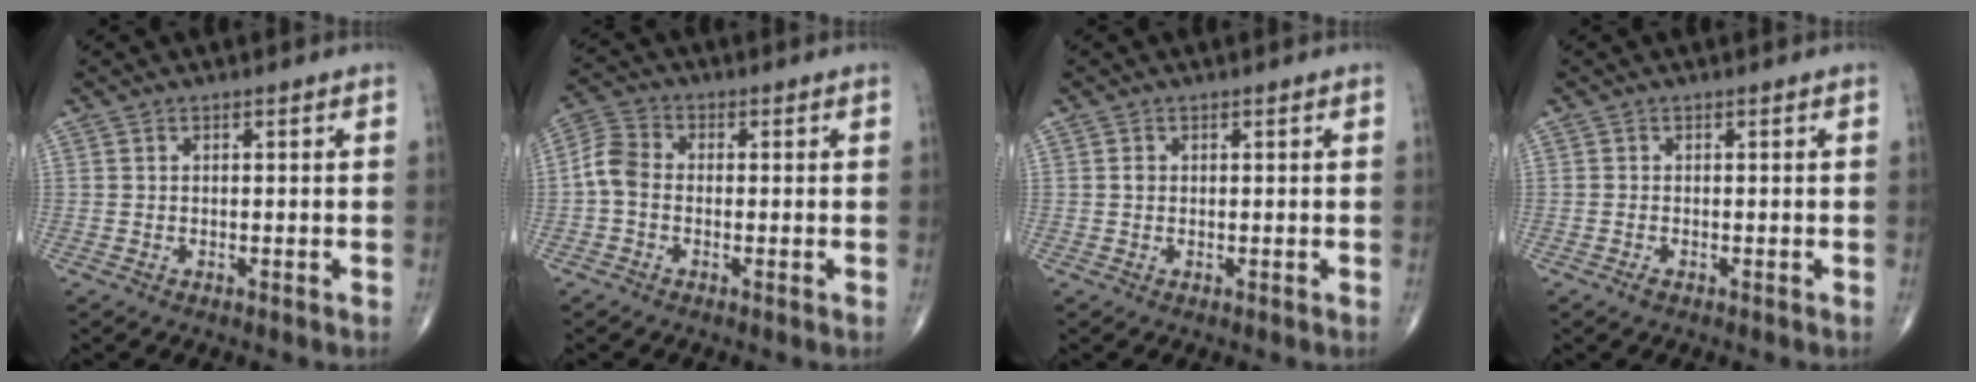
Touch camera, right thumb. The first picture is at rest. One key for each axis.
{"total": 5.2, "fx": -0.8, "fy": 3.8, "fz": 3.5, "tx": -0.067, "ty": 0.014, "tz": -0.030}
{"total": 0.6, "fx": 0.1, "fy": 0.6, "fz": 0.3, "tx": -0.004, "ty": 0.001, "tz": 0.001}
{"total": 0.8, "fx": -0.5, "fy": 0.3, "fz": 0.5, "tx": -0.012, "ty": -0.001, "tz": -0.012}